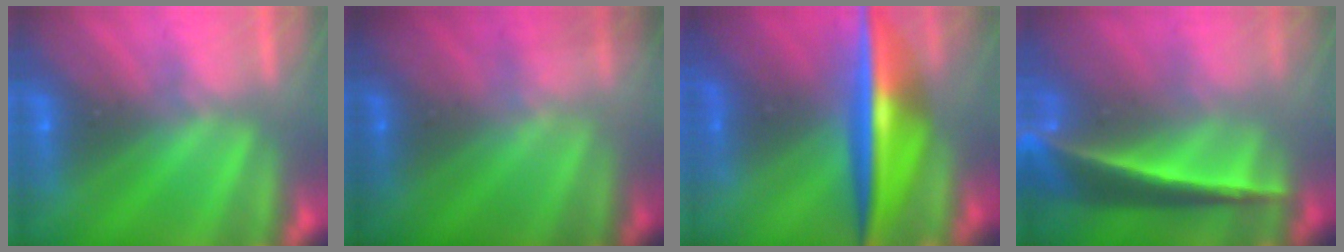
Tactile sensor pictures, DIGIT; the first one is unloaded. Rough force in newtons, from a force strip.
{"total": 1.7}
{"total": 7.2}
{"total": 7.2}